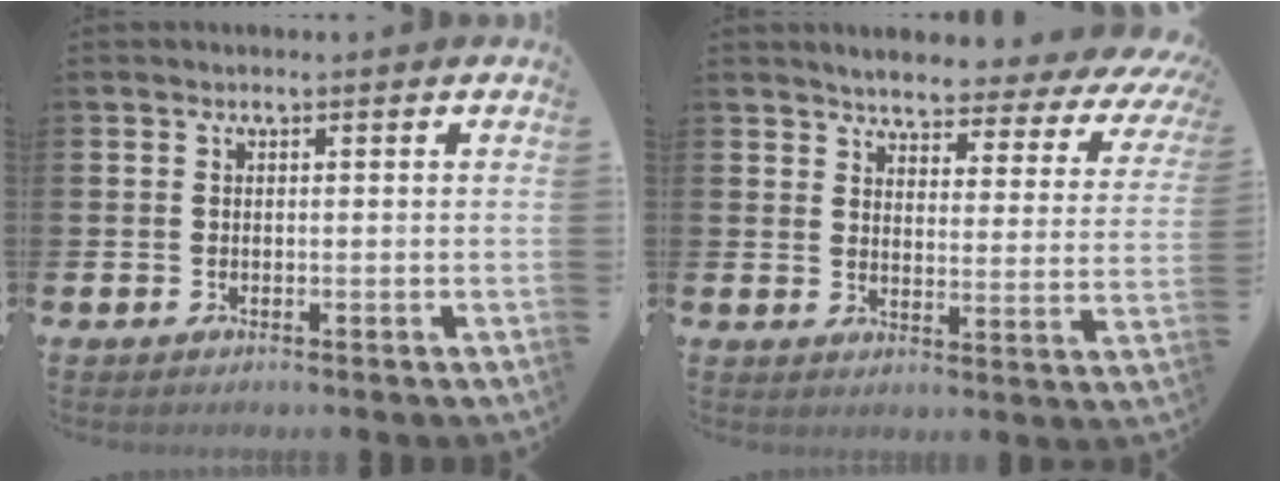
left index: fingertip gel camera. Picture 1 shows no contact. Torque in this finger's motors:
{"motor_torque": [1.08, -1.06, 0.52, 0.12]}